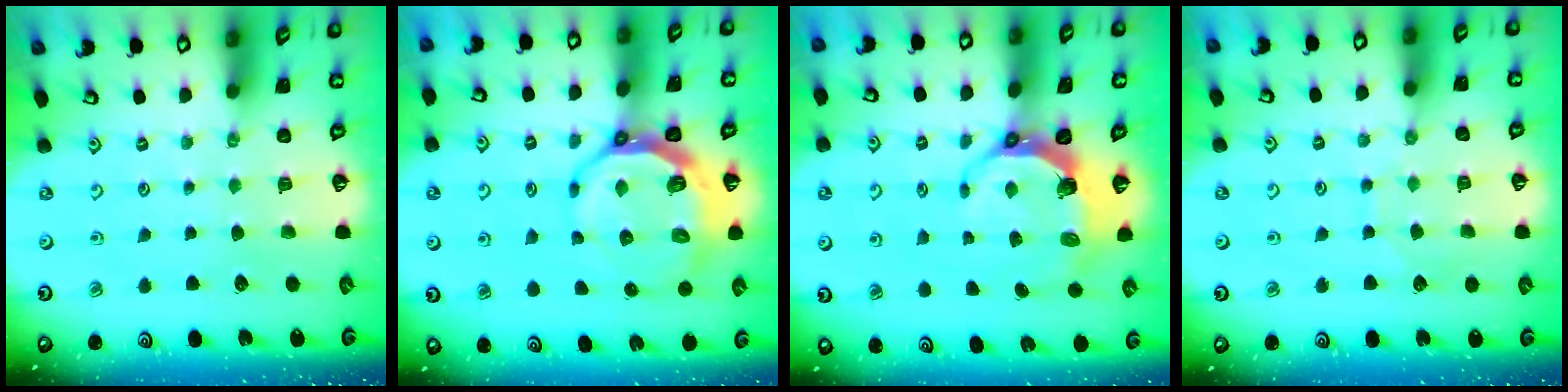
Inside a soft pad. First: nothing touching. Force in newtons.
{"total": 10.2, "press": 9.3, "slide": 4.2}
{"total": 7.6, "press": 6.1, "slide": 4.5}
{"total": 6.2, "press": 6.2, "slide": 0.2}